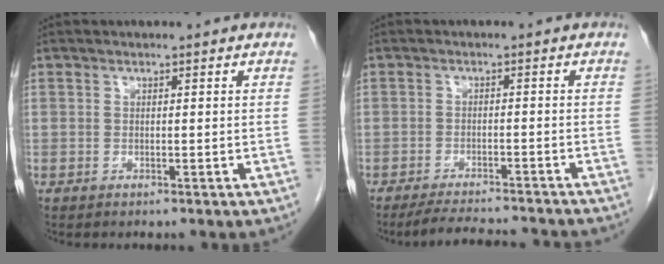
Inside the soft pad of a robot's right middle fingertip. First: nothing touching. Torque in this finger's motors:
{"motor_torque": [-0.08, 0.09, 0.01, 0.00]}